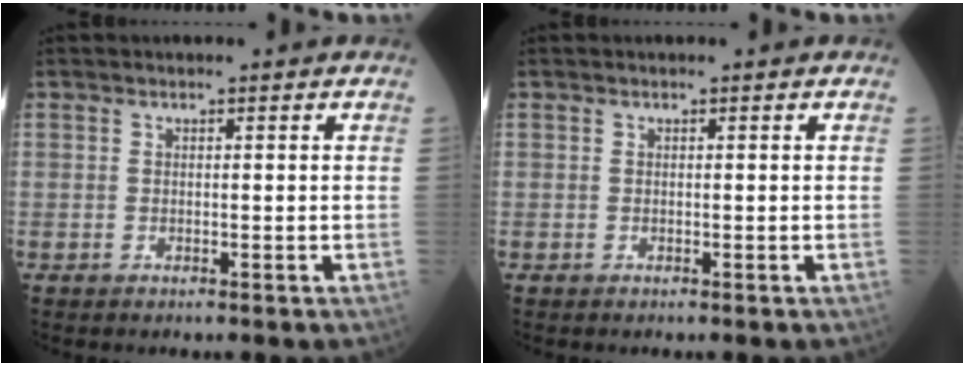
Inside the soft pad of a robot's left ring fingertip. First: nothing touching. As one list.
[{"total": 0.0}]